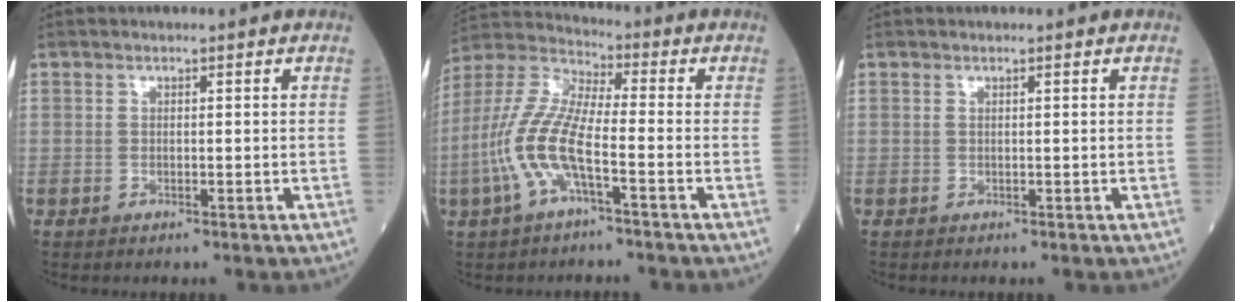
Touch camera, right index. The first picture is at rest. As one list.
[{"total": 11.2, "force": [-3.8, 2.5, 10.3], "torque": [-0.243, 0.006, -0.079]}, {"total": 0.0}]